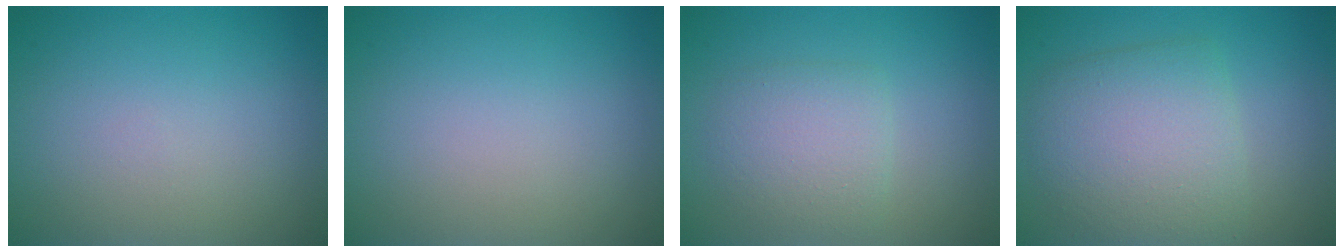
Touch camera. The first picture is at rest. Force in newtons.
{"total": 0.0}
{"total": 2.9, "press": 2.9, "slide": 0.1}
{"total": 5.9, "press": 5.9, "slide": 0.2}